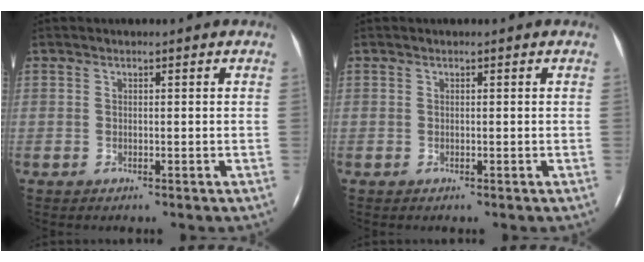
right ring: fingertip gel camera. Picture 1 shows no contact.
{"total": 0.0}